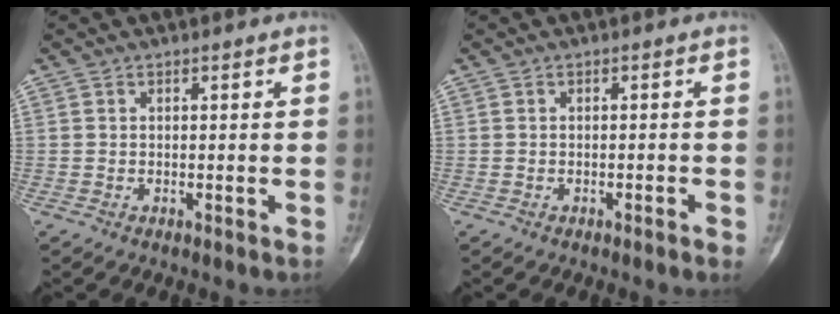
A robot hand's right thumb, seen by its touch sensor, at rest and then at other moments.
{"total": 1.2, "force": [-0.8, 0.1, 1.0], "torque": [-0.024, 0.003, -0.010]}